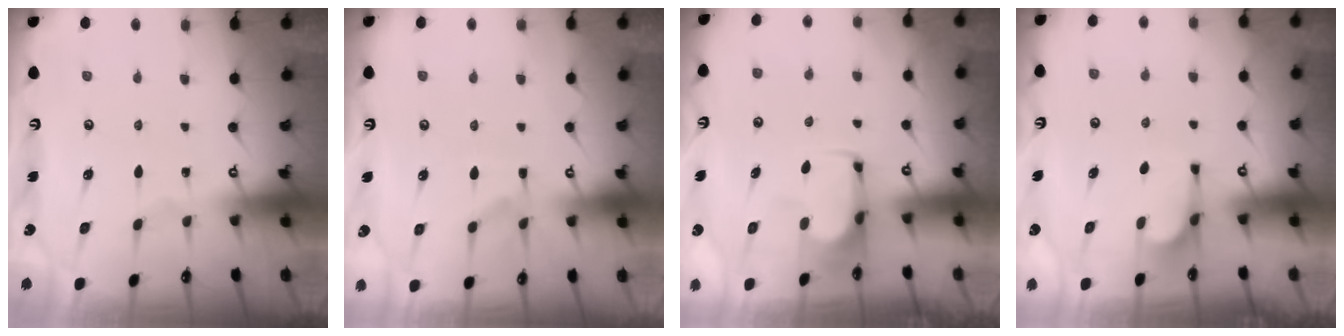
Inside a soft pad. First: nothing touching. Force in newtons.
{"total": 1.0, "press": 0.2, "slide": 1.0}
{"total": 0.9, "press": 0.3, "slide": 0.8}
{"total": 0.8, "press": 0.5, "slide": 0.7}